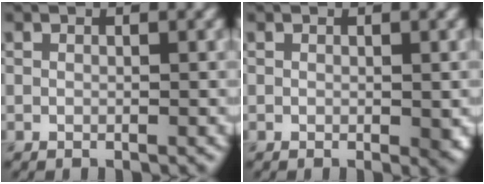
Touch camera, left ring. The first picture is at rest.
{"total": 0.9, "force": [-0.1, 0.3, 0.9], "torque": [-0.010, -0.002, 0.000]}